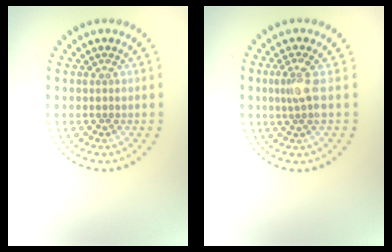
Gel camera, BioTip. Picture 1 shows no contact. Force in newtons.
{"total": 2.2, "press": 1.6, "slide": 1.4}